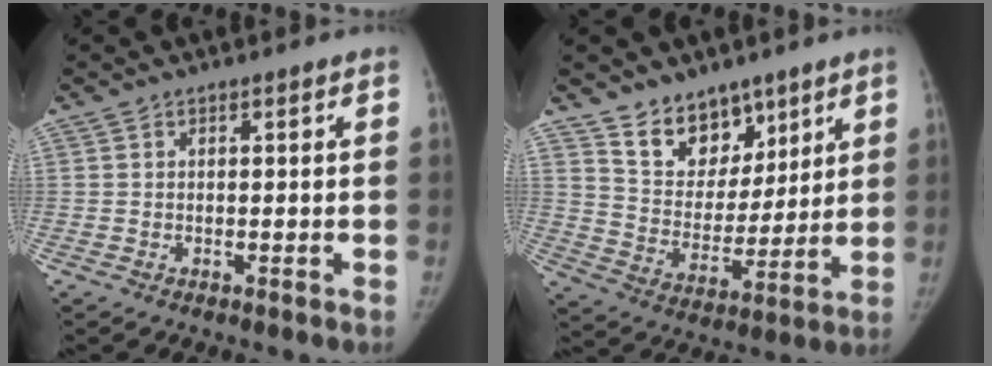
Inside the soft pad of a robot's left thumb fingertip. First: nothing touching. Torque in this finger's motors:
{"motor_torque": [0.02, 0.08, 0.62, -0.53, 0.08]}